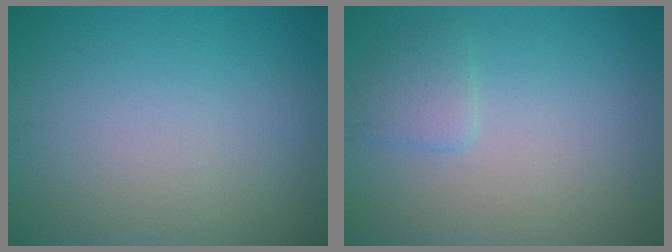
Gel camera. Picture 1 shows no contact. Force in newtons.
{"total": 1.6, "press": 1.6, "slide": 0.1}